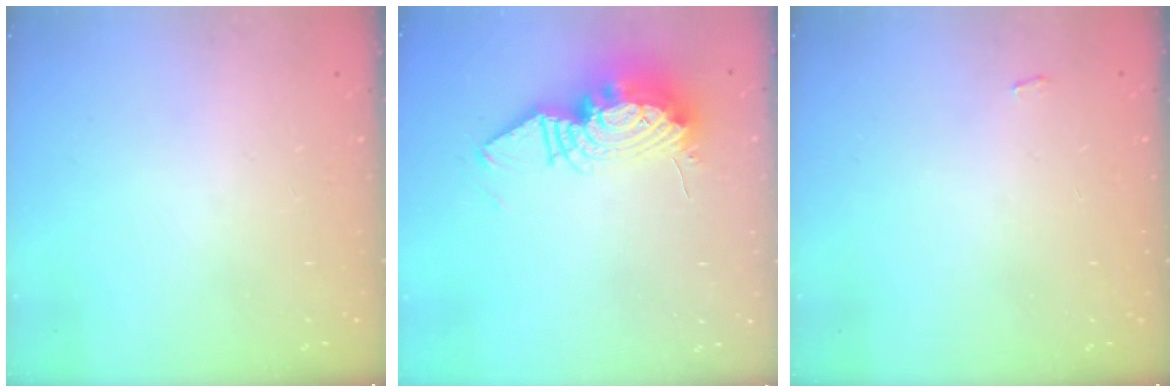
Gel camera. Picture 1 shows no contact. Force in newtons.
{"total": 13.7, "press": 13.7, "slide": 1.0}
{"total": 2.2, "press": 2.2, "slide": 0.3}